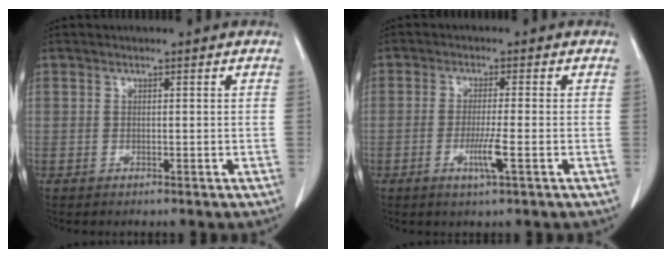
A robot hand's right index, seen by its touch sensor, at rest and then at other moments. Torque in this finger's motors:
{"motor_torque": [0.83, -0.26, 0.42, 0.09]}